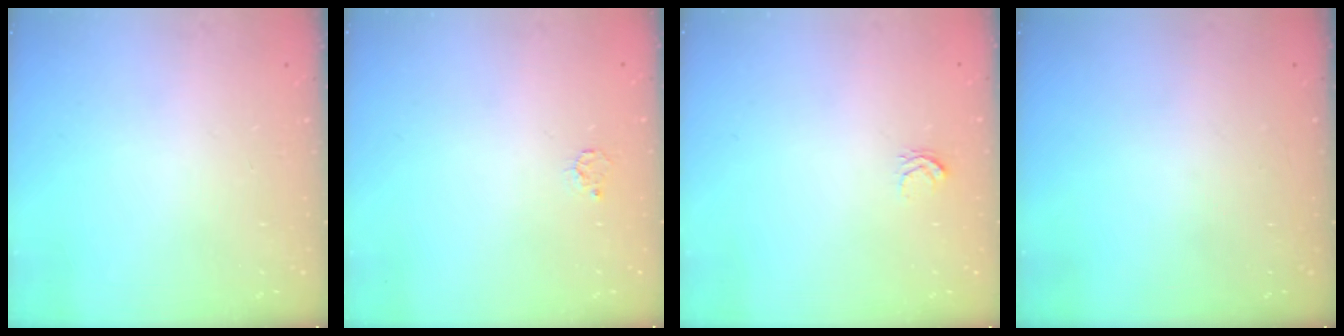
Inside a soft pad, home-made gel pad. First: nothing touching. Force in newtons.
{"total": 3.3, "press": 3.3, "slide": 0.3}
{"total": 2.6, "press": 2.6, "slide": 0.2}
{"total": 0.0}